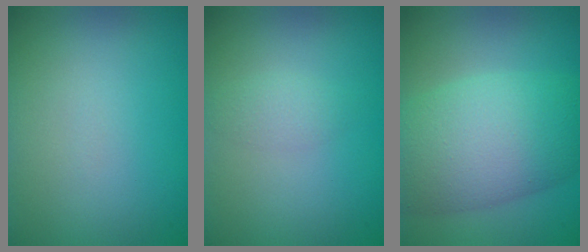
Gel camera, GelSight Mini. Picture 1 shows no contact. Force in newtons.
{"total": 1.2, "press": 1.2, "slide": 0.0}
{"total": 9.0, "press": 9.0, "slide": 0.3}